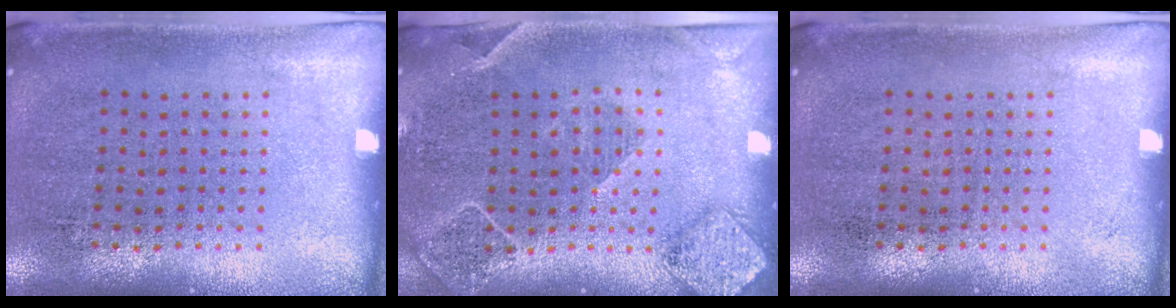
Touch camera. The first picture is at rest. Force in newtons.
{"total": 2.0, "press": 1.9, "slide": 0.7}
{"total": 0.0}